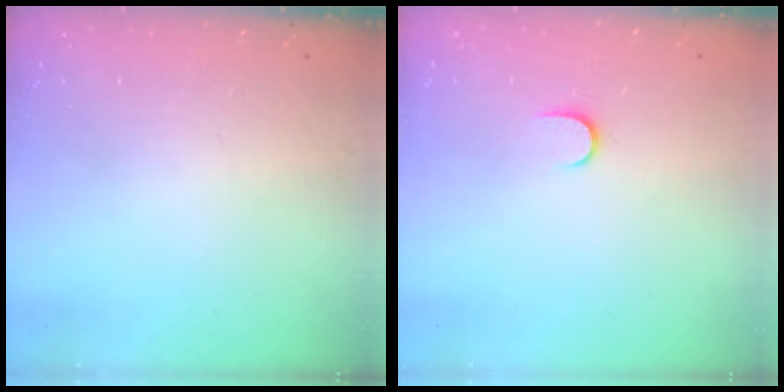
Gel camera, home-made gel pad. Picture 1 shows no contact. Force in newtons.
{"total": 5.3, "press": 5.3, "slide": 0.5}